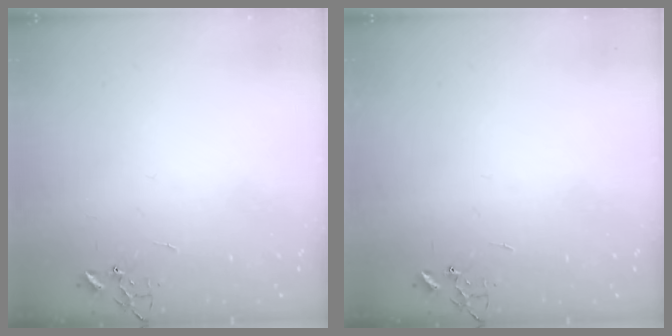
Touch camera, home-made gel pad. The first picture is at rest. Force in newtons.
{"total": 0.0}